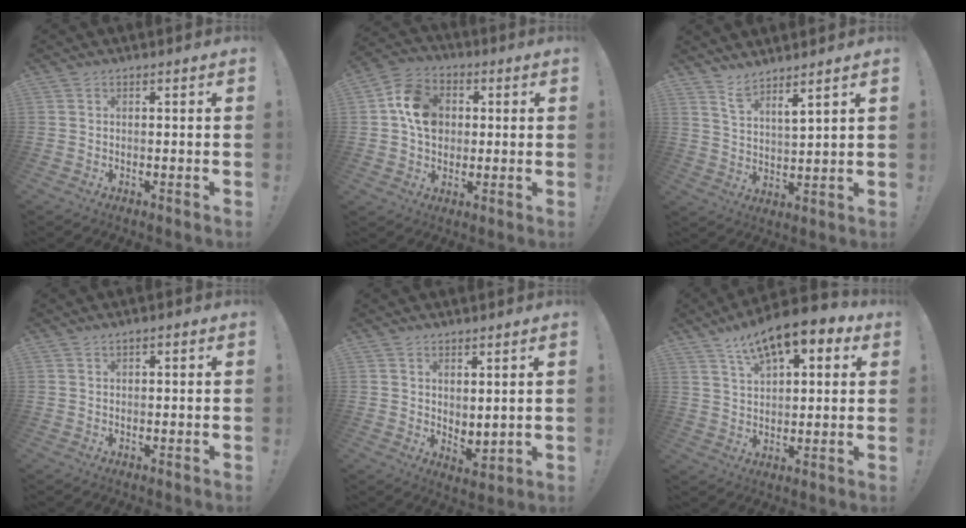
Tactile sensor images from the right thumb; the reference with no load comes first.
{"total": 13.0, "force": [2.0, 10.6, 7.2], "torque": [-0.109, 0.011, 0.042]}
{"total": 6.0, "force": [5.6, 0.0, 2.3], "torque": [-0.048, -0.032, 0.099]}
{"total": 0.6, "force": [0.3, 0.3, 0.4], "torque": [-0.012, 0.004, 0.007]}
{"total": 3.9, "force": [2.6, 2.1, 2.1], "torque": [-0.025, -0.023, 0.051]}
{"total": 12.6, "force": [8.0, 5.1, 8.3], "torque": [-0.137, -0.042, 0.142]}